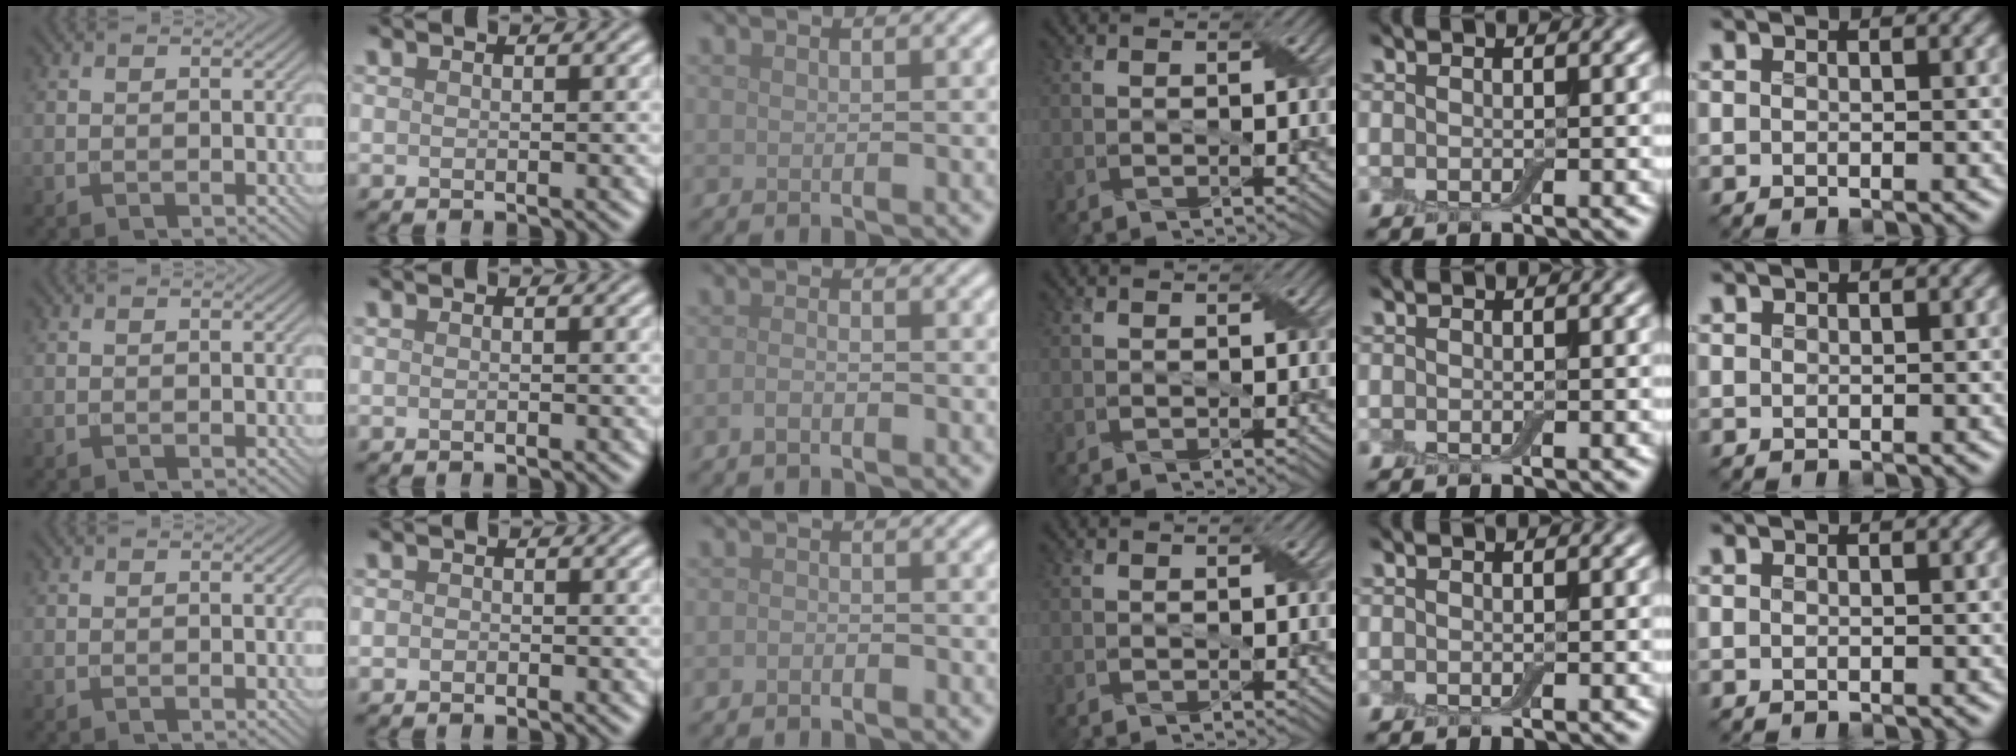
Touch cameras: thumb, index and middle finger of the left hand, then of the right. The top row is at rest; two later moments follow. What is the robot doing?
{"motion": "fold", "object": "cloth"}